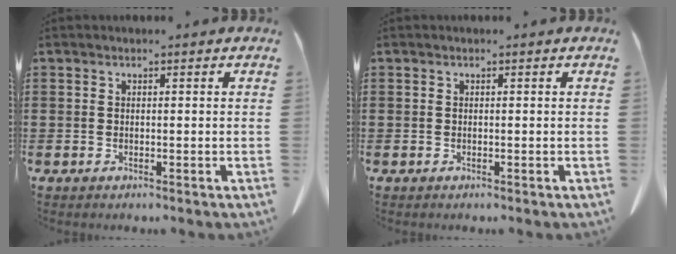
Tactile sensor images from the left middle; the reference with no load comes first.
{"total": 0.0}